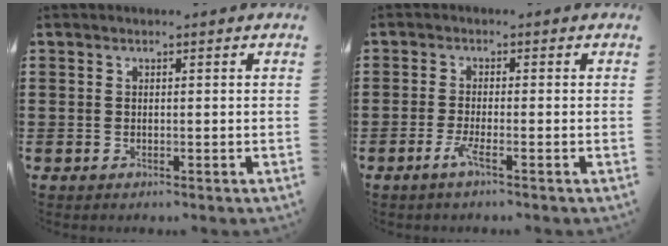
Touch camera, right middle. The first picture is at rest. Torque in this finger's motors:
{"motor_torque": [0.75, 0.71, -0.01, 0.01]}